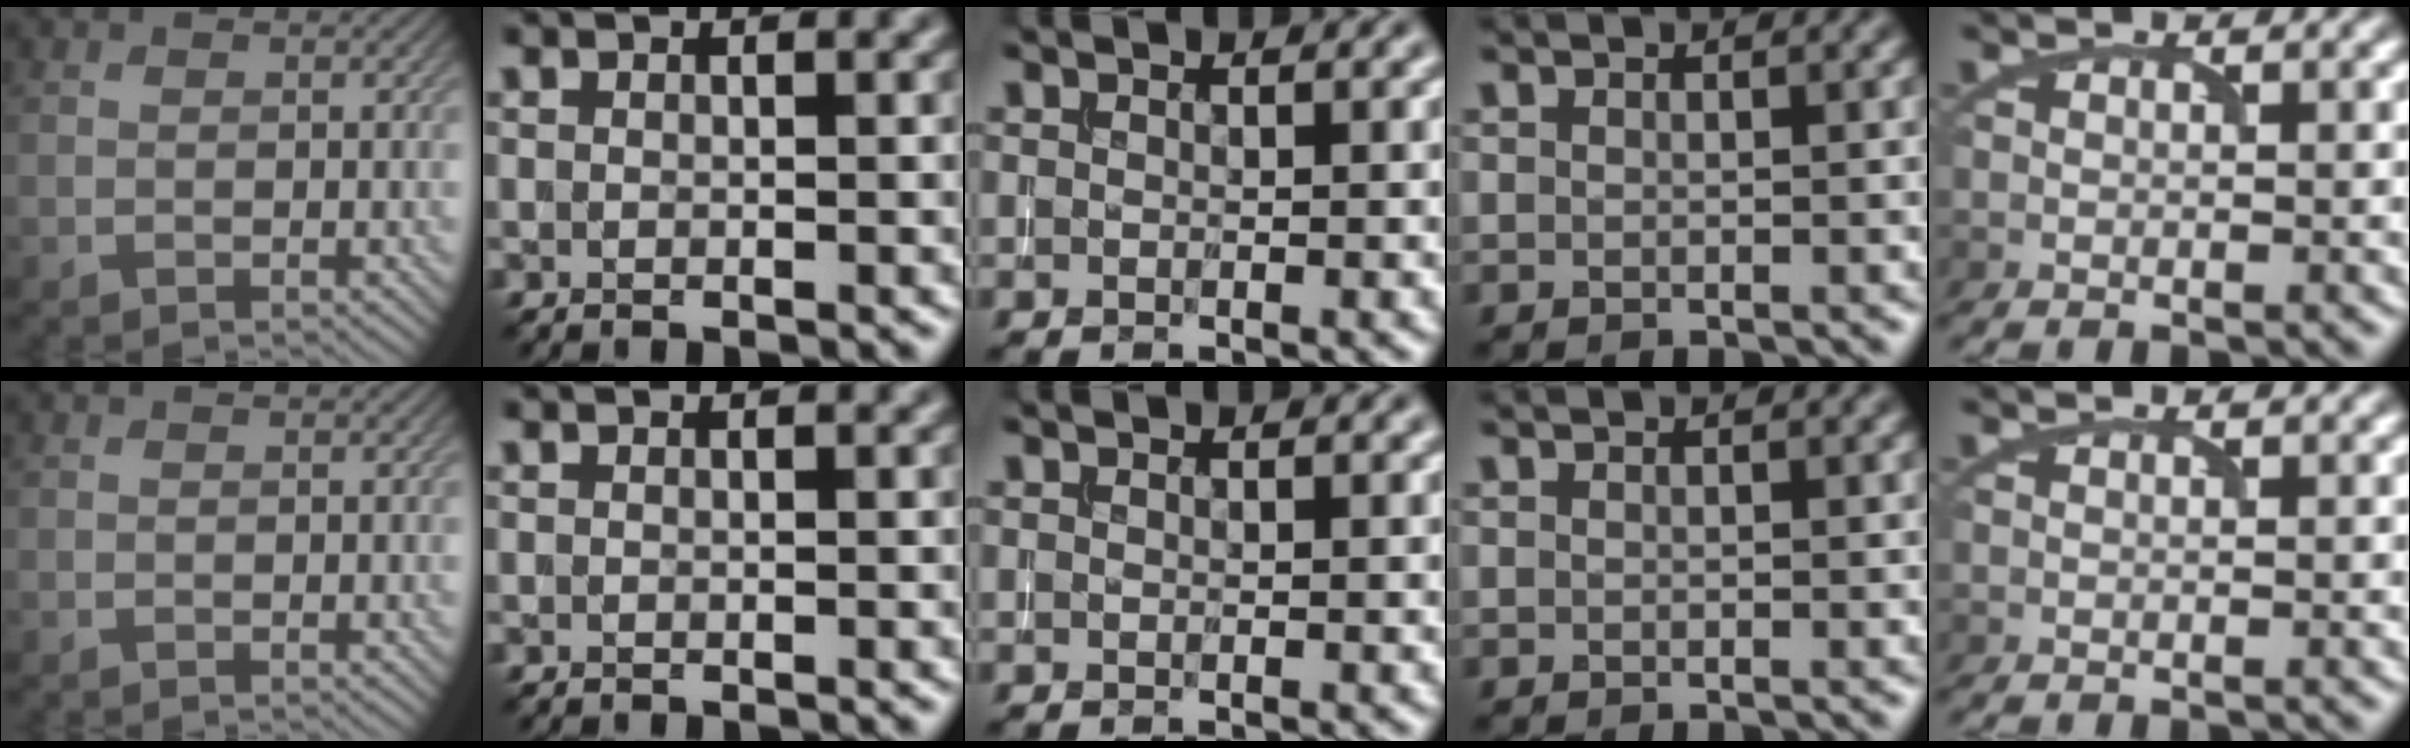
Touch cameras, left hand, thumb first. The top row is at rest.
{}